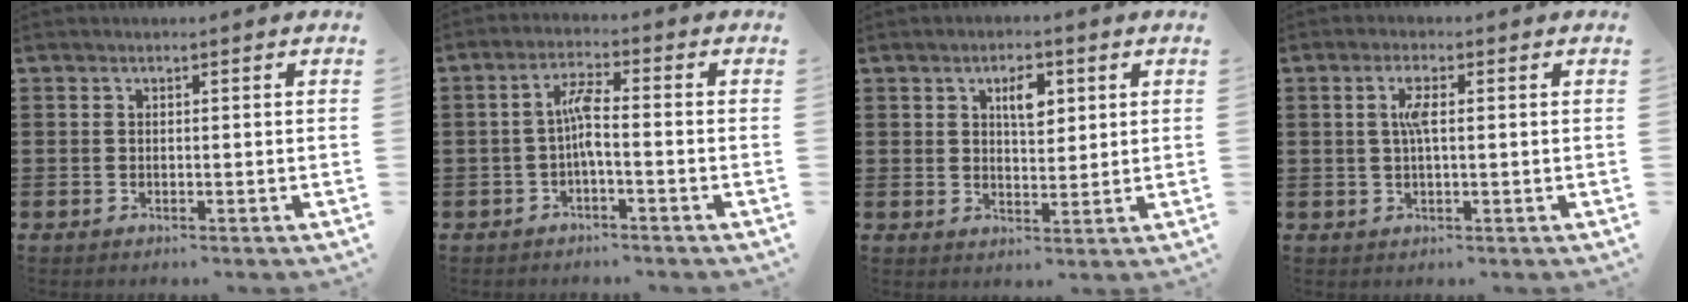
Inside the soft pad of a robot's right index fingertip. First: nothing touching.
{"total": 4.2, "force": [-0.9, 0.7, 4.0], "torque": [-0.084, 0.004, -0.021]}
{"total": 4.2, "force": [1.8, 2.0, 3.2], "torque": [-0.046, 0.002, 0.024]}
{"total": 3.4, "force": [0.6, 0.9, 3.2], "torque": [-0.065, 0.004, 0.008]}